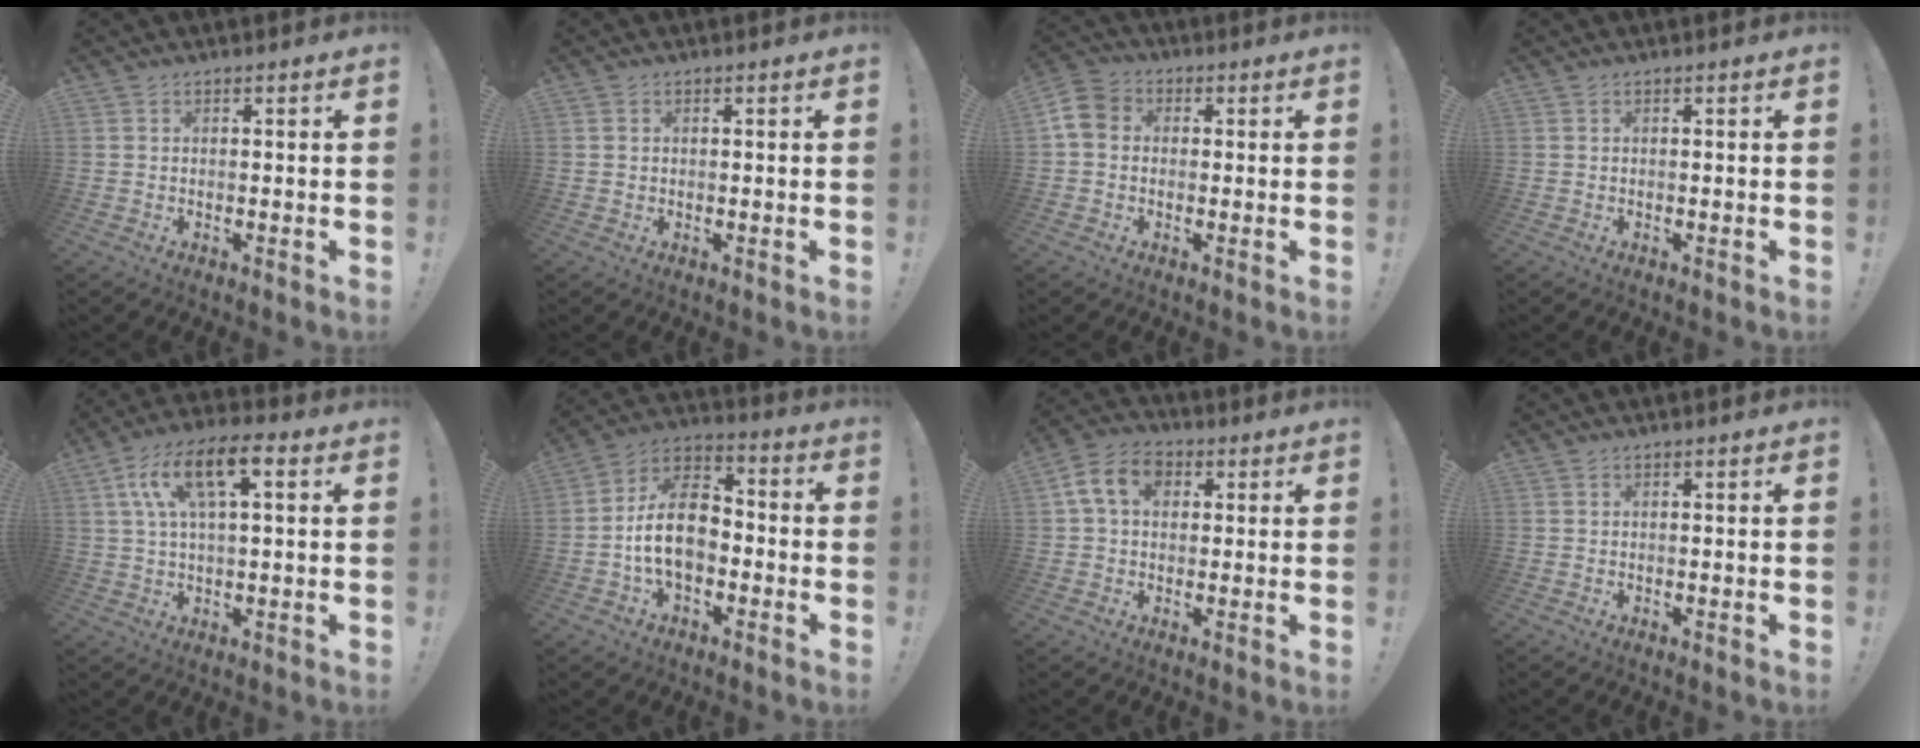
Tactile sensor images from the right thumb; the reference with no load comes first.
{"total": 0.7, "force": [0.2, 0.7, 0.1], "torque": [-0.004, 0.005, 0.004]}
{"total": 7.2, "force": [0.3, 5.8, 4.3], "torque": [-0.088, 0.011, 0.007]}
{"total": 0.0}
{"total": 13.0, "force": [4.6, 5.0, 11.1], "torque": [-0.199, 0.002, 0.079]}
{"total": 15.4, "force": [-2.6, 10.1, 11.3], "torque": [-0.197, 0.025, -0.042]}
{"total": 10.2, "force": [2.6, 7.3, 6.7], "torque": [-0.117, 0.014, 0.052]}
{"total": 0.0}